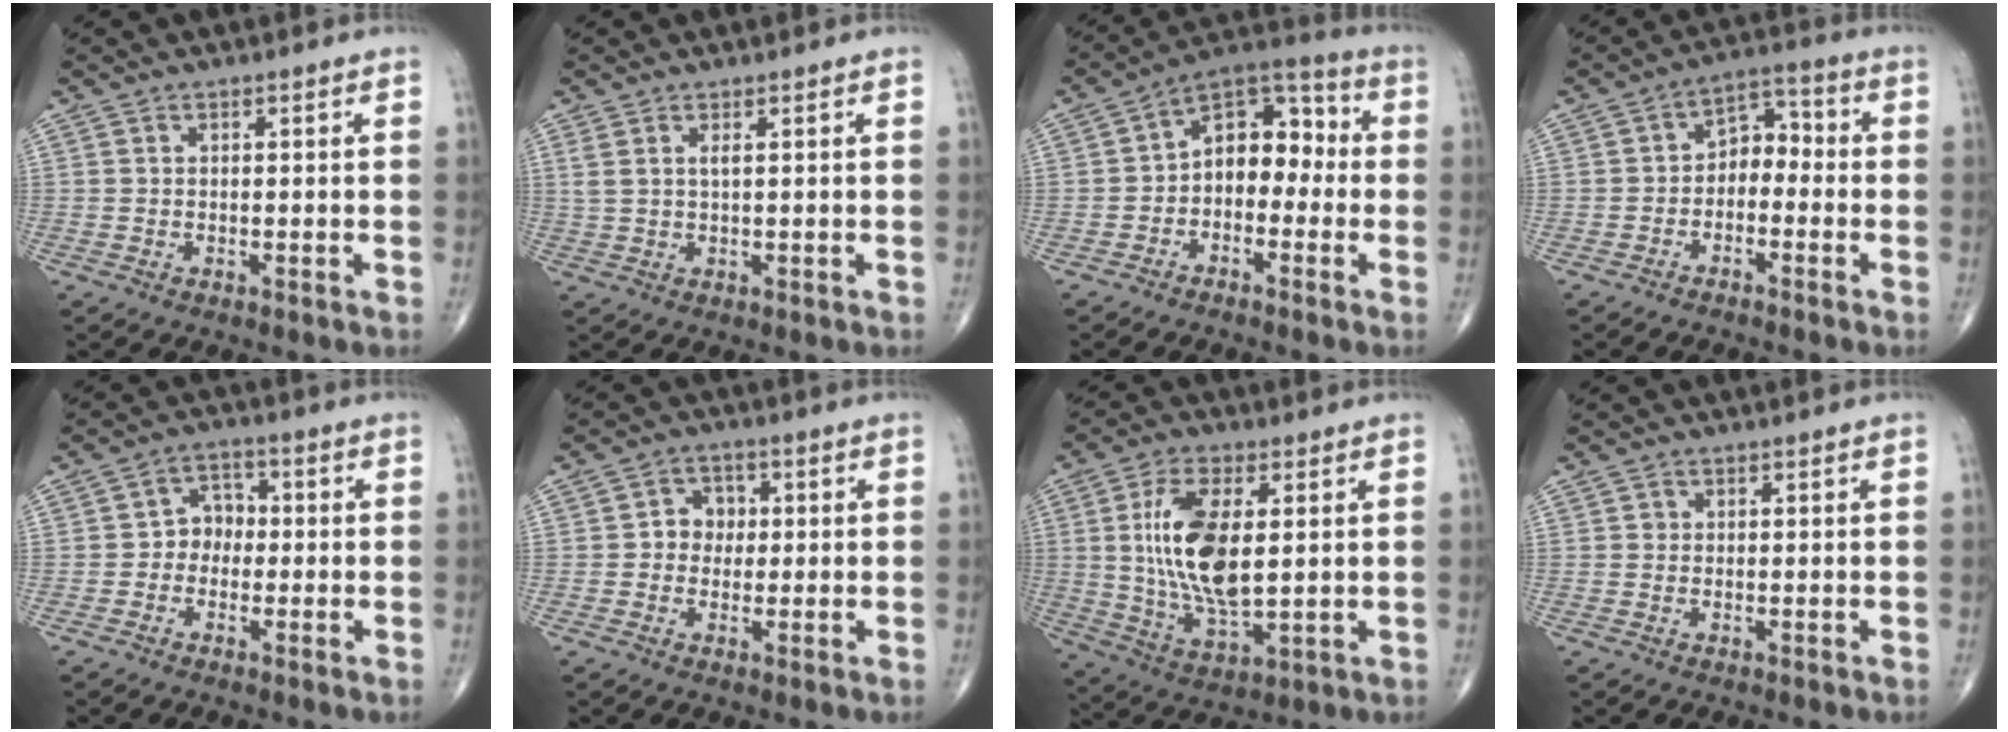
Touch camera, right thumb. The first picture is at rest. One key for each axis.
{"total": 1.6, "fx": 0.7, "fy": 0.2, "fz": 1.5, "tx": -0.045, "ty": 0.009, "tz": 0.019}
{"total": 10.8, "fx": -1.3, "fy": 7.3, "fz": 7.9, "tx": -0.084, "ty": 0.046, "tz": -0.041}
{"total": 6.1, "fx": -1.7, "fy": 4.2, "fz": 4.0, "tx": -0.040, "ty": 0.041, "tz": -0.043}
{"total": 4.8, "fx": -0.7, "fy": 4.0, "fz": 2.5, "tx": -0.010, "ty": 0.021, "tz": -0.027}
{"total": 4.4, "fx": 0.2, "fy": 3.9, "fz": 2.0, "tx": 0.002, "ty": 0.010, "tz": -0.007}
{"total": 14.9, "fx": 2.1, "fy": 6.8, "fz": 13.1, "tx": -0.251, "ty": -0.019, "tz": 0.046}
{"total": 0.6, "fx": 0.1, "fy": 0.6, "fz": 0.1, "tx": 0.002, "ty": 0.002, "tz": 0.002}